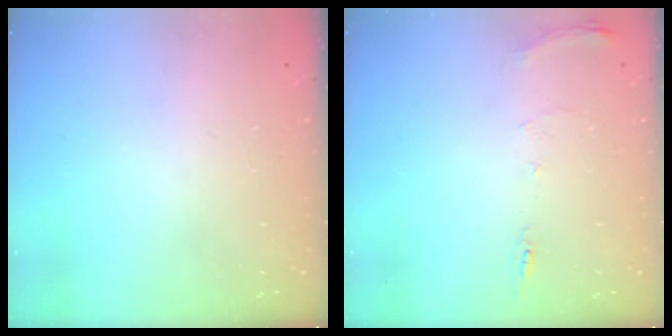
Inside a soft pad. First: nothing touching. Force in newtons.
{"total": 7.4, "press": 7.4, "slide": 0.8}